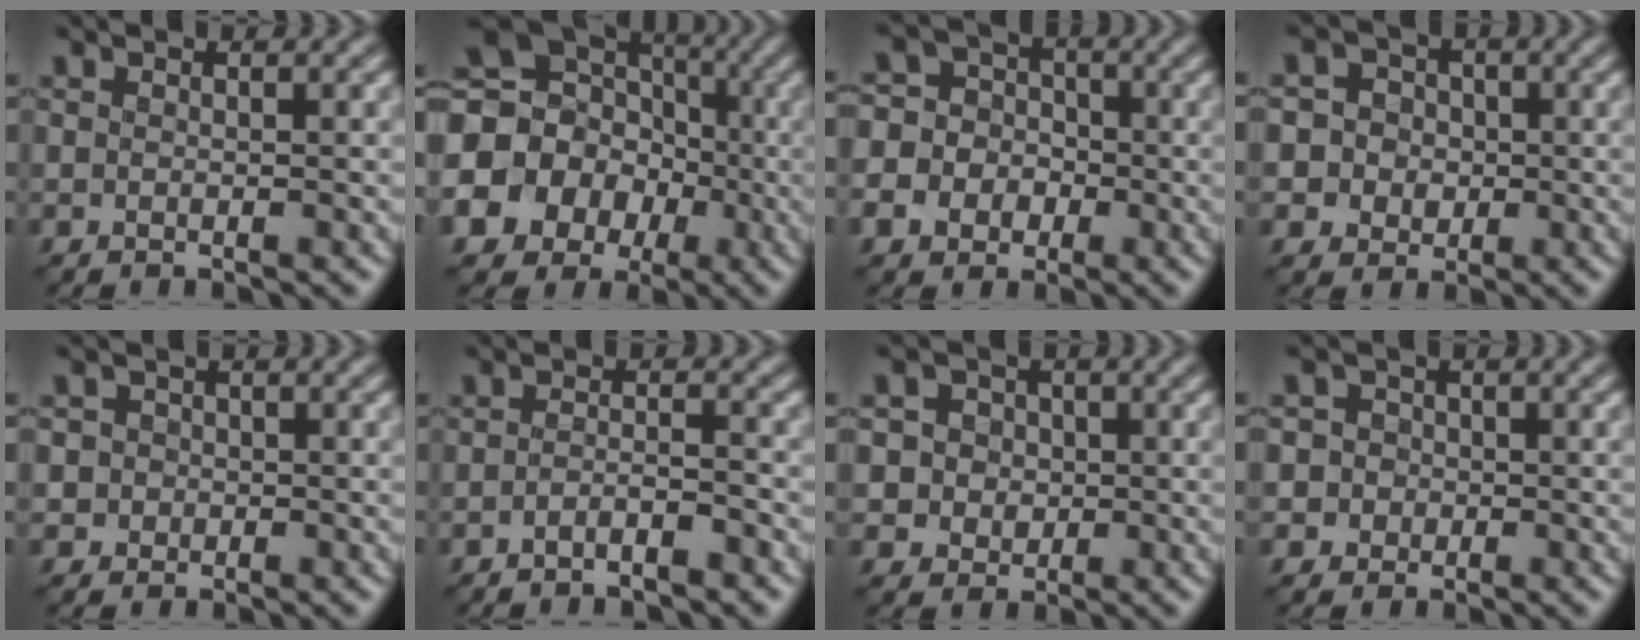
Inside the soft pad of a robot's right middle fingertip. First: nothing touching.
{"total": 18.3, "force": [-3.4, 16.9, 6.3], "torque": [-0.178, -0.004, -0.085]}
{"total": 8.3, "force": [-3.1, 7.5, 1.9], "torque": [-0.045, -0.004, -0.079]}
{"total": 6.6, "force": [0.5, 6.3, 1.8], "torque": [-0.033, 0.038, -0.014]}
{"total": 2.5, "force": [0.4, 2.4, 0.8], "torque": [0.009, 0.013, -0.005]}
{"total": 1.7, "force": [-1.2, 0.4, 1.2], "torque": [-0.021, 0.003, -0.024]}
{"total": 5.5, "force": [1.4, 4.9, 1.9], "torque": [-0.024, 0.027, 0.005]}
{"total": 4.1, "force": [0.3, 4.0, 1.2], "torque": [0.000, 0.033, -0.020]}